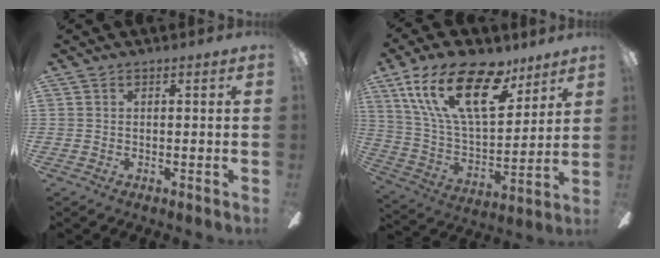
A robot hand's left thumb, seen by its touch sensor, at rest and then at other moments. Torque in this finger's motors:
{"motor_torque": [0.42, 0.63, 1.64, -1.13, 0.52]}